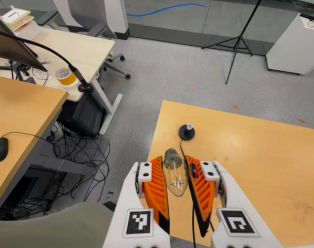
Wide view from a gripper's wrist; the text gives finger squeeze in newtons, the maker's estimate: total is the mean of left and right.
{"total": 19.4, "left": 21.8, "right": 17.0}